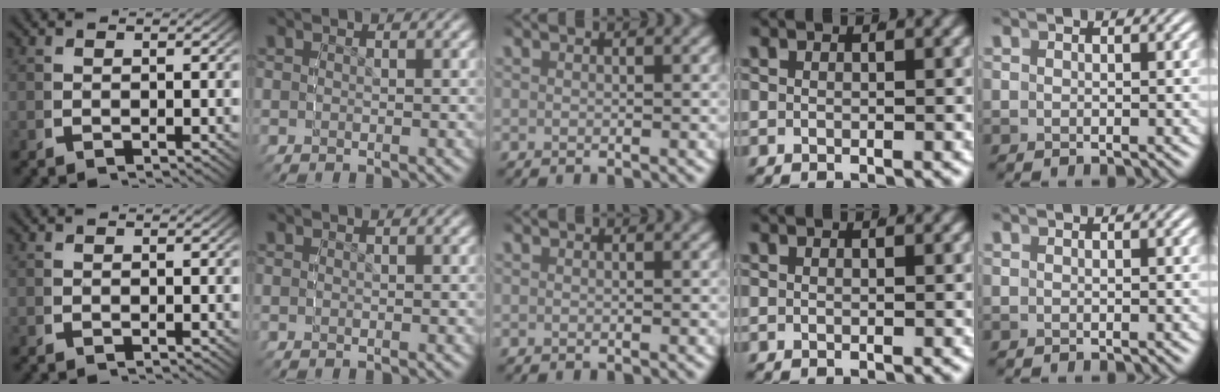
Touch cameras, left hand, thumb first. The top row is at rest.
{}